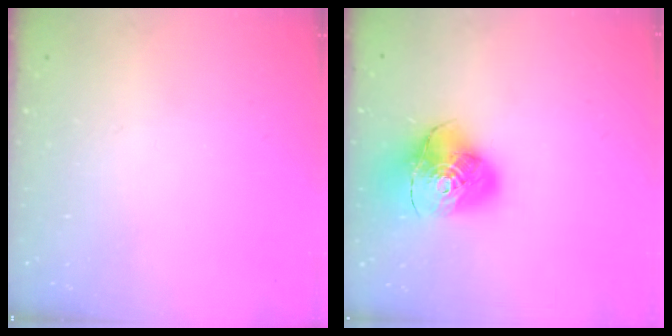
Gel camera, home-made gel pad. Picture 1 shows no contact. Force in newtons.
{"total": 15.3, "press": 15.2, "slide": 1.8}